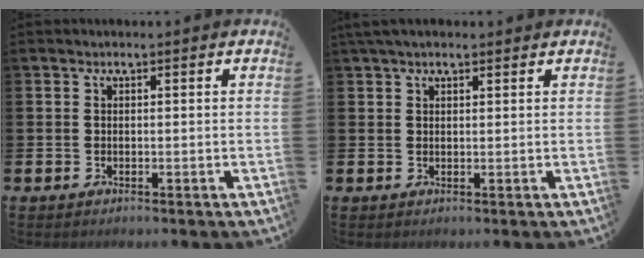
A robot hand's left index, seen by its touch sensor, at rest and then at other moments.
{"total": 2.2, "force": [1.8, 0.7, 1.1], "torque": [-0.017, 0.004, 0.030]}